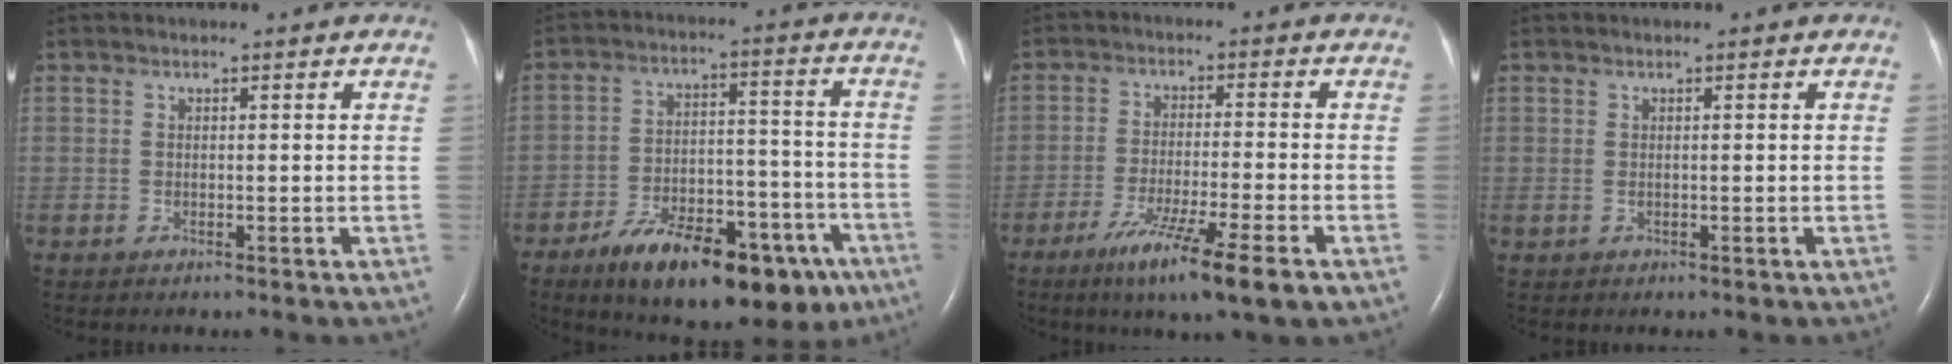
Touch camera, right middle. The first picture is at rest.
{"total": 19.8, "force": [-12.6, 7.6, 13.3], "torque": [-0.160, 0.021, -0.188]}
{"total": 11.1, "force": [-6.6, -0.4, 9.0], "torque": [-0.161, -0.032, -0.109]}
{"total": 0.0}